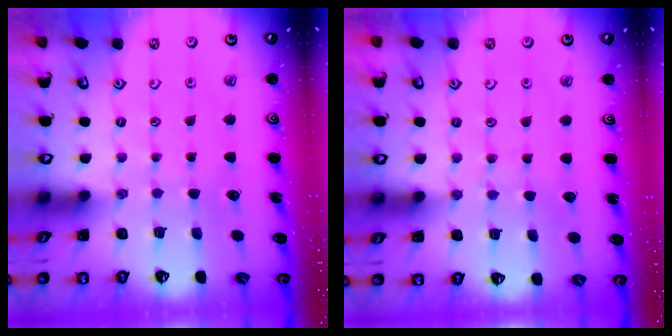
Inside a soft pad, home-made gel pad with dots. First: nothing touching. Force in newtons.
{"total": 4.4, "press": 4.4, "slide": 0.4}